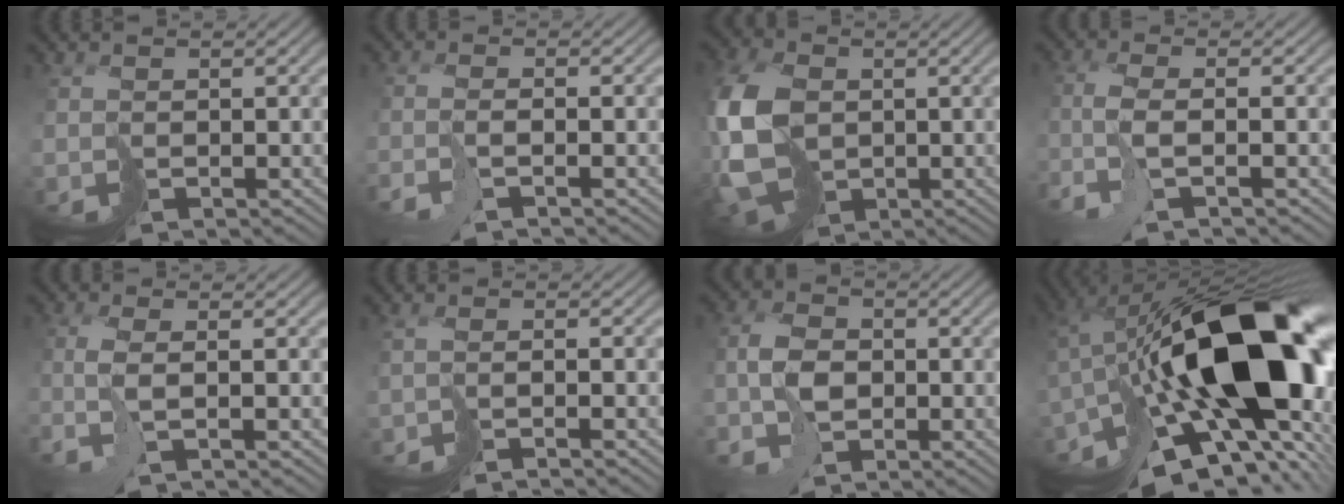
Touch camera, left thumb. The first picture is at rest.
{"total": 2.5, "force": [-1.7, -0.7, 1.6], "torque": [-0.026, 0.005, -0.040]}
{"total": 12.6, "force": [-0.8, 8.8, 9.0], "torque": [-0.239, -0.003, -0.024]}
{"total": 4.3, "force": [-1.9, 0.2, 3.9], "torque": [-0.076, 0.002, -0.051]}
{"total": 3.4, "force": [-0.8, 0.0, 3.3], "torque": [-0.062, 0.006, -0.029]}
{"total": 2.7, "force": [-2.0, -0.6, 1.6], "torque": [-0.023, -0.001, -0.040]}
{"total": 4.8, "force": [-1.4, 3.2, 3.3], "torque": [-0.072, 0.003, -0.036]}
{"total": 21.1, "force": [-4.0, 10.5, 17.9], "torque": [-0.292, -0.036, -0.052]}